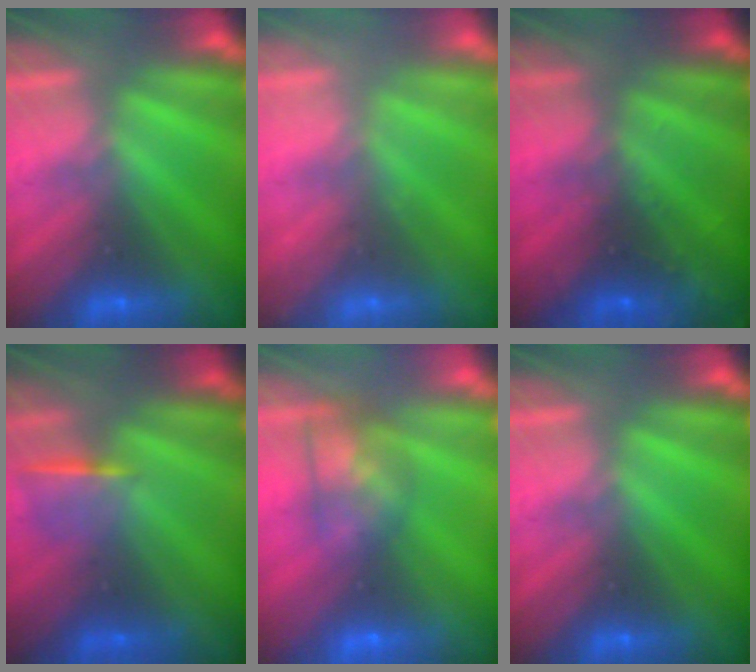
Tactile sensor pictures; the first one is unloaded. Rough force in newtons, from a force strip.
{"total": 2.3}
{"total": 7.3}
{"total": 1.1}
{"total": 5.8}
{"total": 0.0}